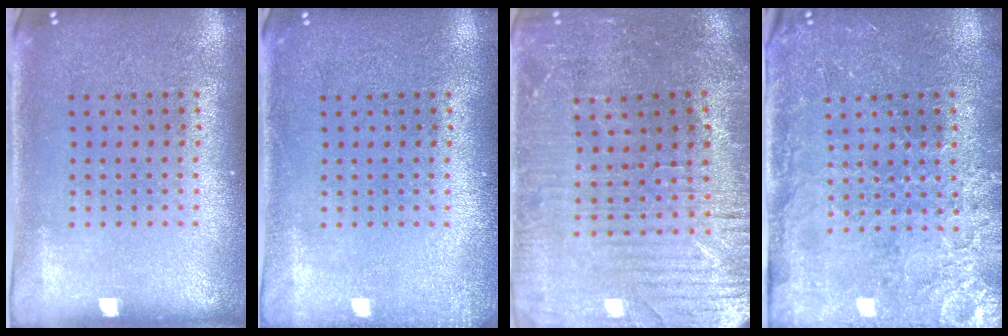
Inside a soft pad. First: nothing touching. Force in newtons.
{"total": 1.1, "press": 1.1, "slide": 0.3}
{"total": 2.2, "press": 2.2, "slide": 0.5}
{"total": 3.3, "press": 3.2, "slide": 0.8}